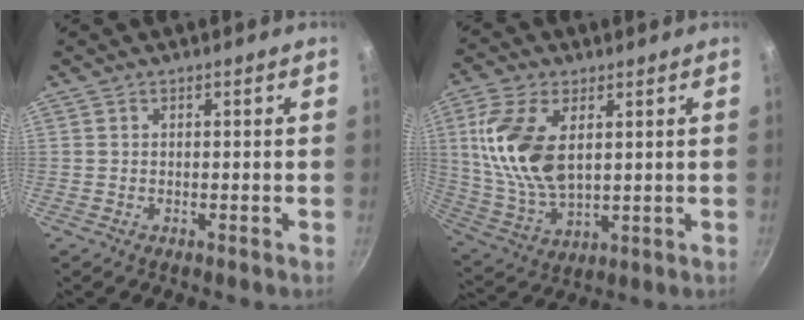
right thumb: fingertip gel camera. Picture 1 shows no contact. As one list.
[{"total": 15.6, "force": [3.7, 8.5, 12.5], "torque": [-0.239, -0.014, 0.082]}]